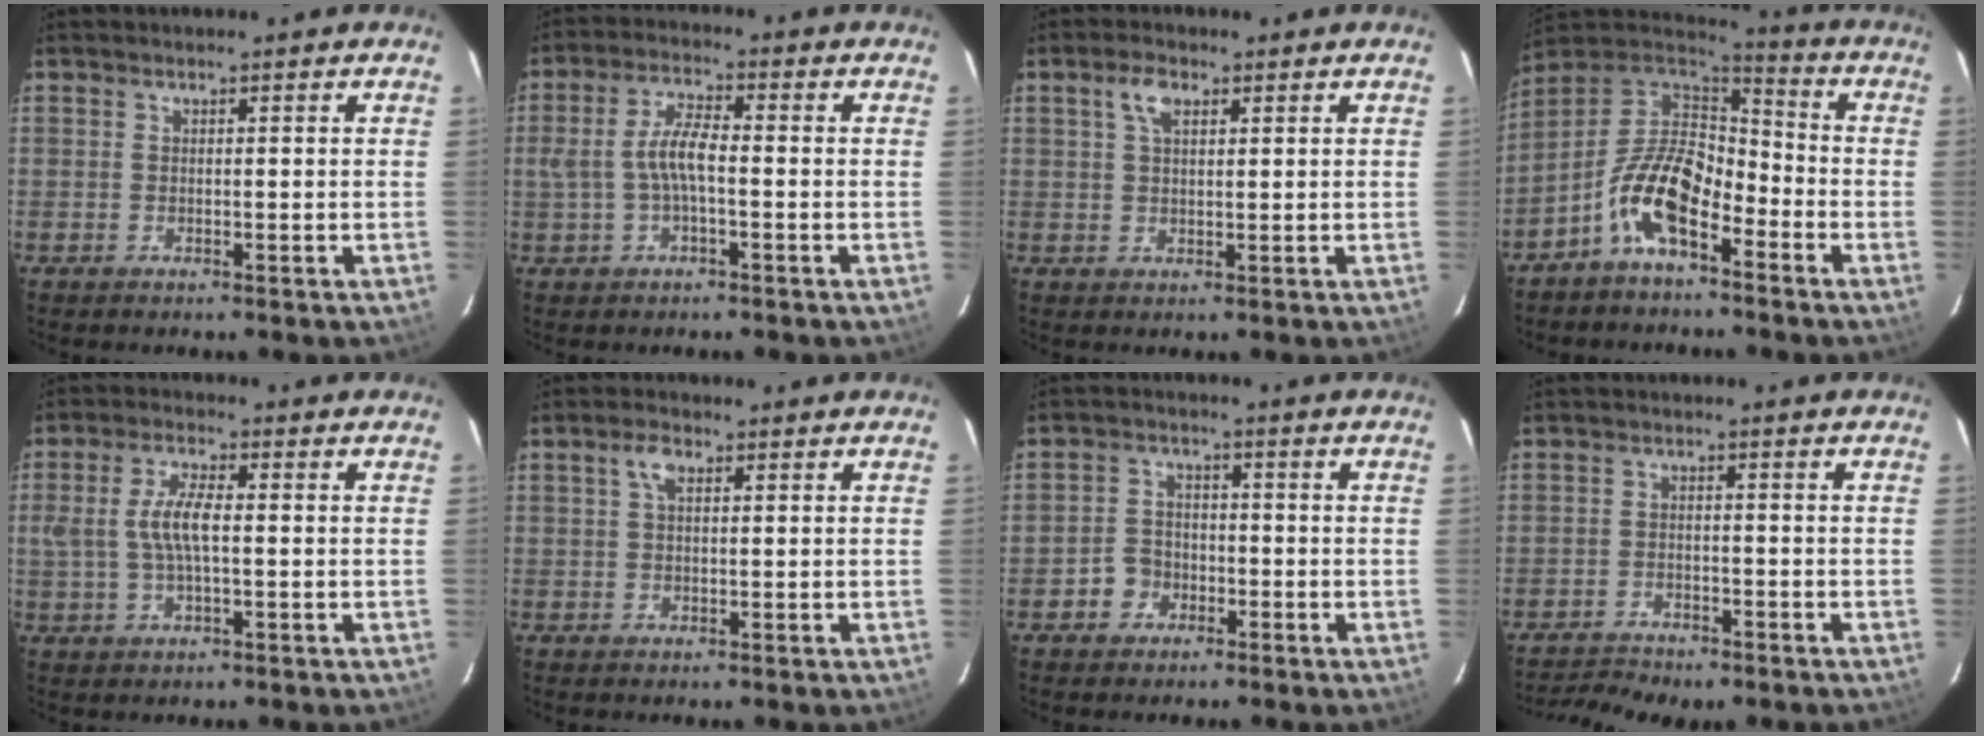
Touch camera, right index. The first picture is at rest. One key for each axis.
{"total": 6.0, "fx": -0.9, "fy": 1.9, "fz": 5.6, "tx": -0.116, "ty": 0.011, "tz": -0.014}
{"total": 3.5, "fx": 1.7, "fy": 1.8, "fz": 2.6, "tx": -0.049, "ty": 0.010, "tz": 0.030}
{"total": 12.0, "fx": -6.3, "fy": 5.4, "fz": 8.7, "tx": -0.173, "ty": 0.013, "tz": -0.126}
{"total": 6.4, "fx": 0.1, "fy": 2.2, "fz": 6.0, "tx": -0.120, "ty": 0.006, "tz": 0.005}
{"total": 2.7, "fx": 1.1, "fy": 1.4, "fz": 2.1, "tx": -0.042, "ty": 0.009, "tz": 0.020}
{"total": 4.2, "fx": -2.1, "fy": 3.5, "fz": 0.9, "tx": -0.019, "ty": 0.016, "tz": -0.034}
{"total": 6.8, "fx": -6.2, "fy": 1.7, "fz": 2.4, "tx": -0.069, "ty": -0.012, "tz": -0.099}